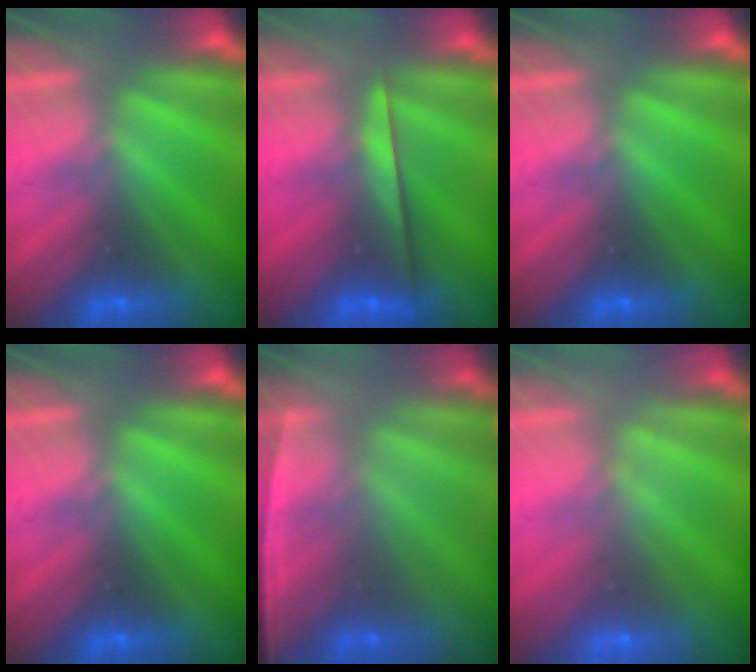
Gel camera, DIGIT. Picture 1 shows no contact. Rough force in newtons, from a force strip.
{"total": 2.3}
{"total": 0.0}
{"total": 0.0}
{"total": 1.3}
{"total": 1.9}